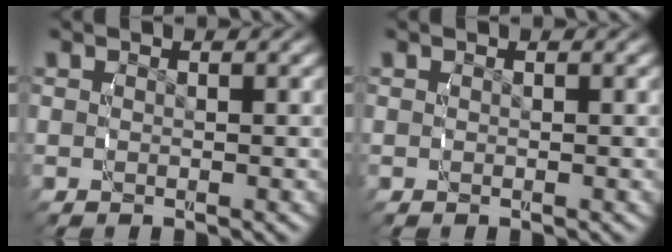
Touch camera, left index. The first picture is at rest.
{"total": 0.0}